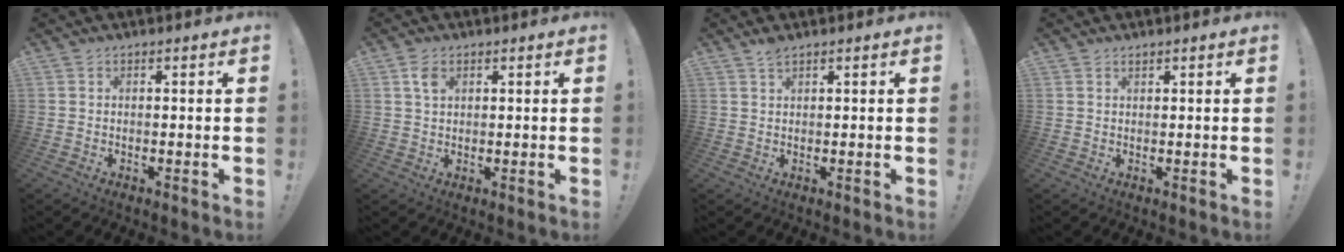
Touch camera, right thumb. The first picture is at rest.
{"total": 3.8, "force": [1.8, 2.2, 2.6], "torque": [-0.042, -0.001, 0.031]}
{"total": 2.2, "force": [1.9, 0.7, 0.9], "torque": [-0.012, -0.002, 0.033]}
{"total": 0.6, "force": [0.6, 0.3, 0.2], "torque": [0.001, -0.002, 0.010]}